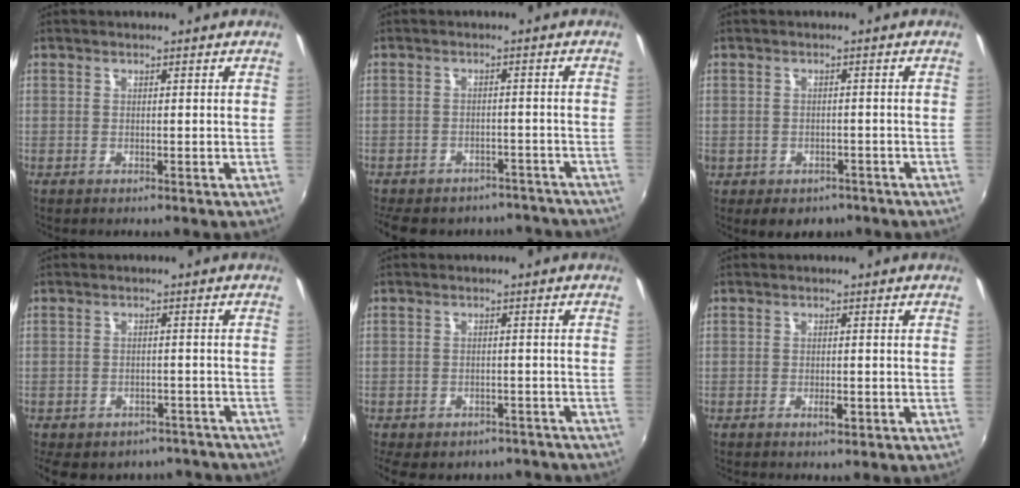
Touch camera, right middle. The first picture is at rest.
{"total": 16.8, "force": [-14.2, 7.0, 5.6], "torque": [-0.134, 0.011, -0.172]}
{"total": 5.7, "force": [-3.4, 4.1, 2.2], "torque": [-0.054, -0.013, -0.041]}
{"total": 14.3, "force": [-11.6, 6.7, 5.0], "torque": [-0.117, 0.003, -0.133]}
{"total": 11.5, "force": [-9.2, 5.3, 4.3], "torque": [-0.108, -0.005, -0.115]}
{"total": 1.4, "force": [-0.9, 0.4, 1.1], "torque": [-0.021, 0.000, -0.014]}